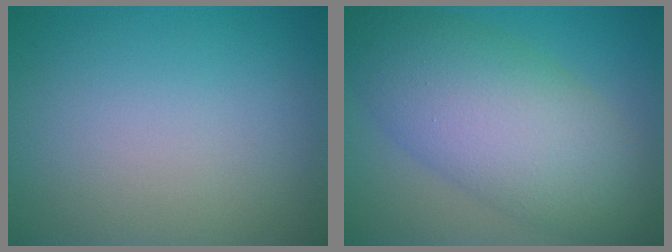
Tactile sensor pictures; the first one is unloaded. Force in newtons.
{"total": 9.5, "press": 9.5, "slide": 0.4}